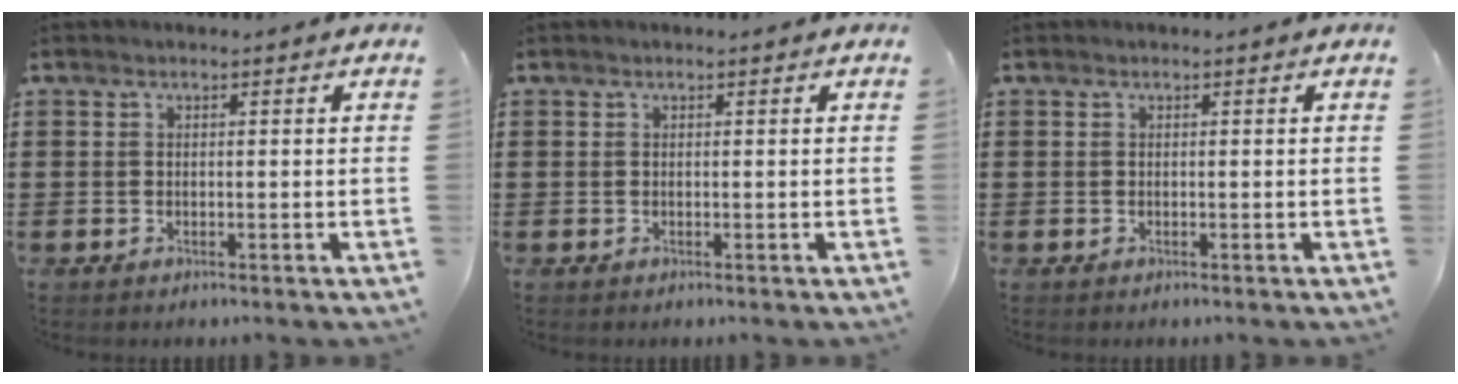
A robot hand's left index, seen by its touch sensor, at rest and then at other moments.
{"total": 0.0}
{"total": 0.0}